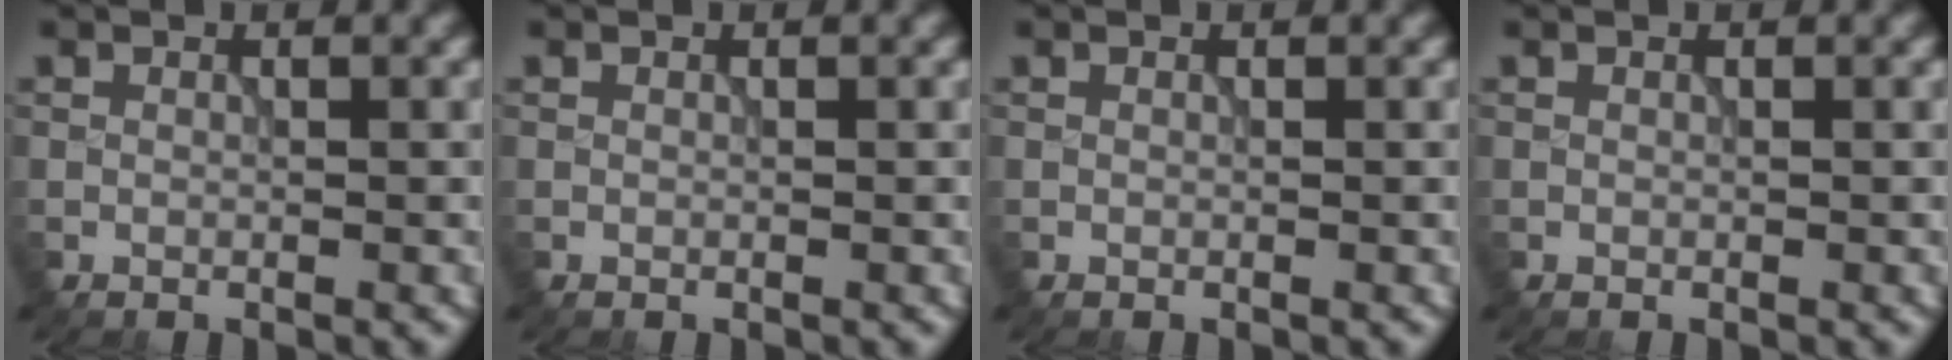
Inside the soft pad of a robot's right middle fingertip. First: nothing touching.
{"total": 0.0}
{"total": 0.0}
{"total": 0.0}